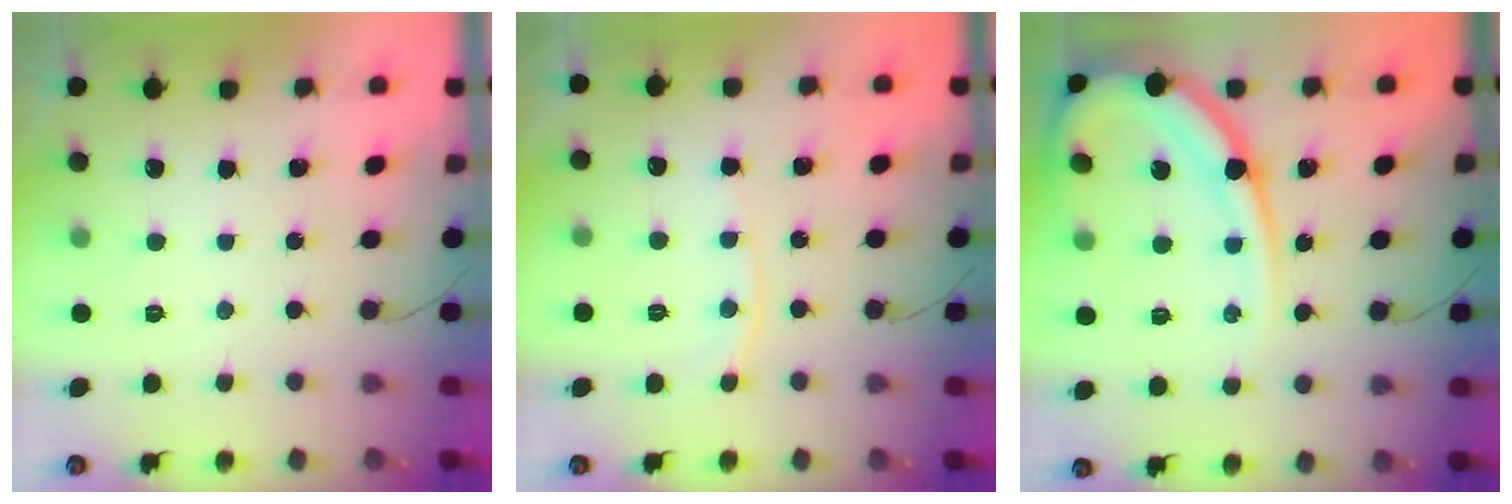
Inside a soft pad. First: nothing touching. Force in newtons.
{"total": 6.9, "press": 6.9, "slide": 1.0}
{"total": 17.0, "press": 17.0, "slide": 1.7}